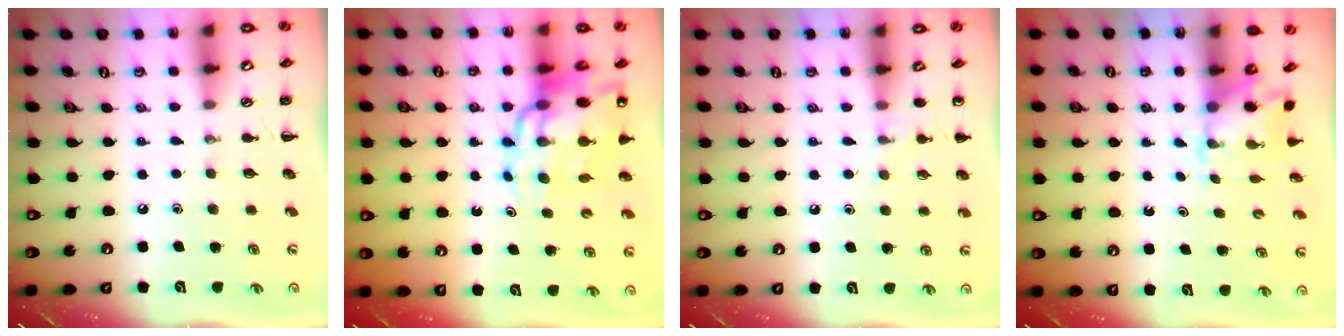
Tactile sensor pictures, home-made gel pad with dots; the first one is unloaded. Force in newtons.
{"total": 15.9, "press": 15.3, "slide": 4.4}
{"total": 5.2, "press": 4.9, "slide": 1.6}
{"total": 2.3, "press": 2.3, "slide": 0.5}